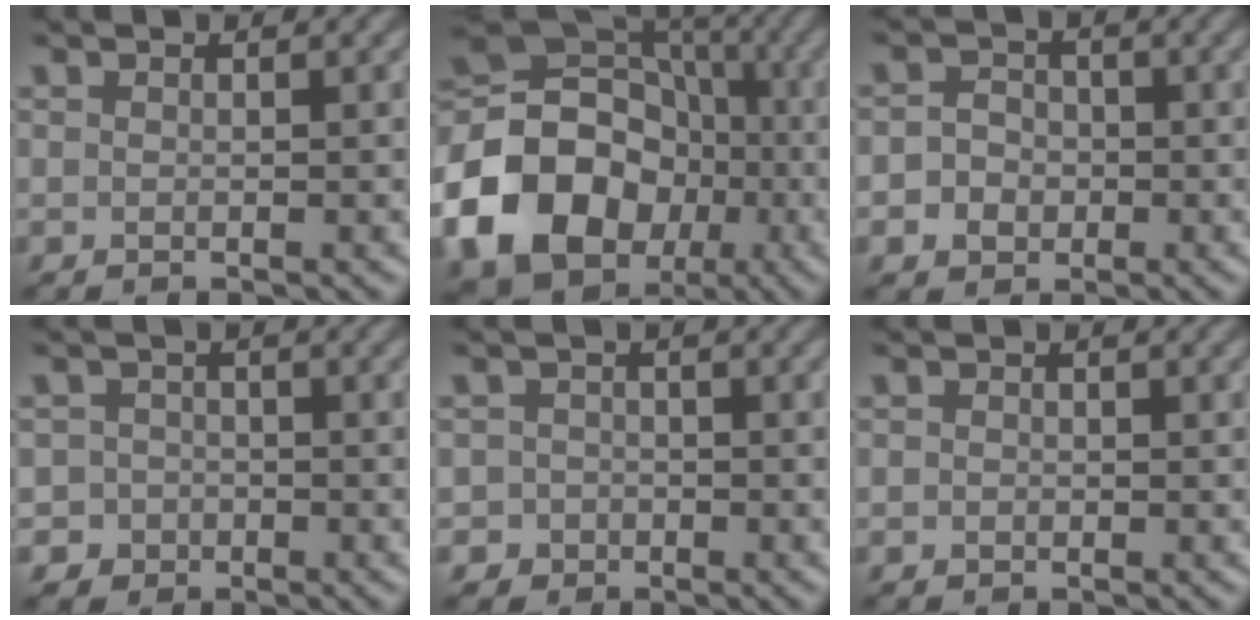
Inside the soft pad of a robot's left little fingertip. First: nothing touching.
{"total": 19.7, "force": [-6.8, 16.5, 8.3], "torque": [-0.170, -0.019, -0.142]}
{"total": 3.3, "force": [-0.8, 3.0, 1.2], "torque": [0.004, 0.007, -0.029]}
{"total": 2.9, "force": [-1.2, 2.6, 0.0], "torque": [0.031, 0.003, -0.026]}
{"total": 2.1, "force": [-1.0, 1.8, -0.1], "torque": [0.027, 0.006, -0.020]}
{"total": 0.5, "force": [-0.2, 0.5, 0.2], "torque": [-0.001, -0.003, -0.003]}